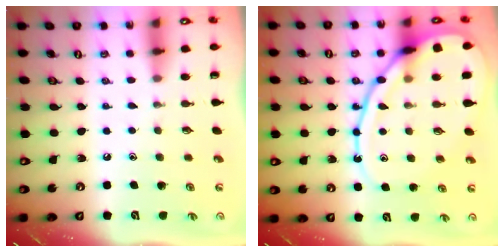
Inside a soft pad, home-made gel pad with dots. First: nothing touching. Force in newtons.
{"total": 16.6, "press": 16.6, "slide": 1.2}